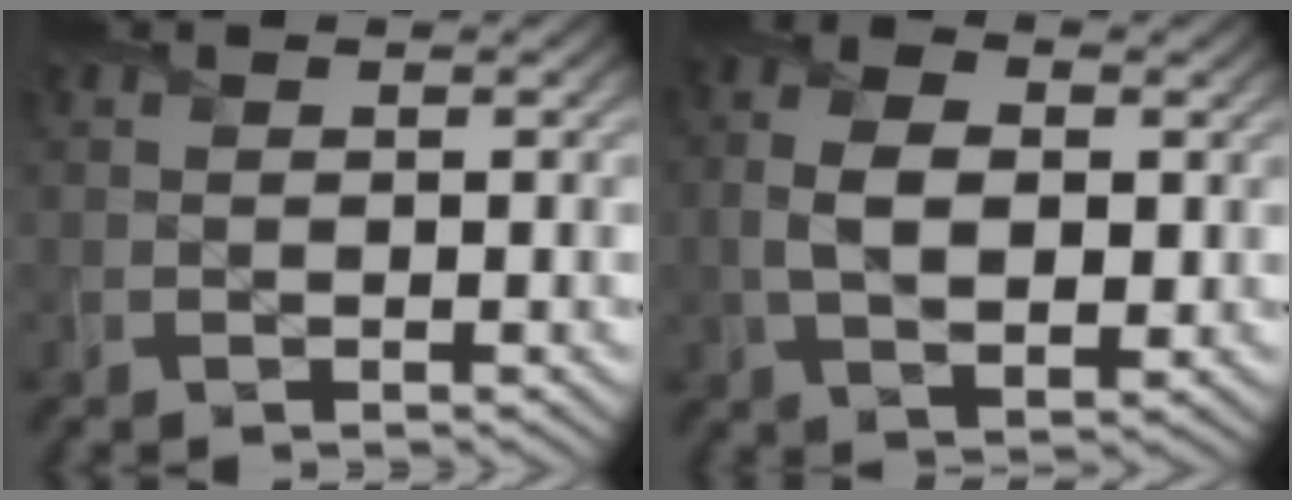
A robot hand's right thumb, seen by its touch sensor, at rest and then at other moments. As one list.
[{"total": 6.7, "force": [0.2, 4.0, 5.3], "torque": [-0.117, -0.004, 0.001]}]